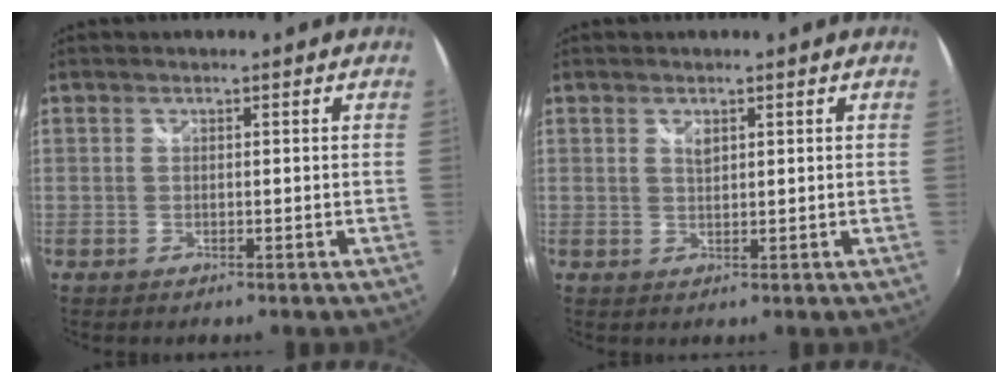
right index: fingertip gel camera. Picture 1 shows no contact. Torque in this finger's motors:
{"motor_torque": [0.27, 0.13, 0.12, 0.03]}